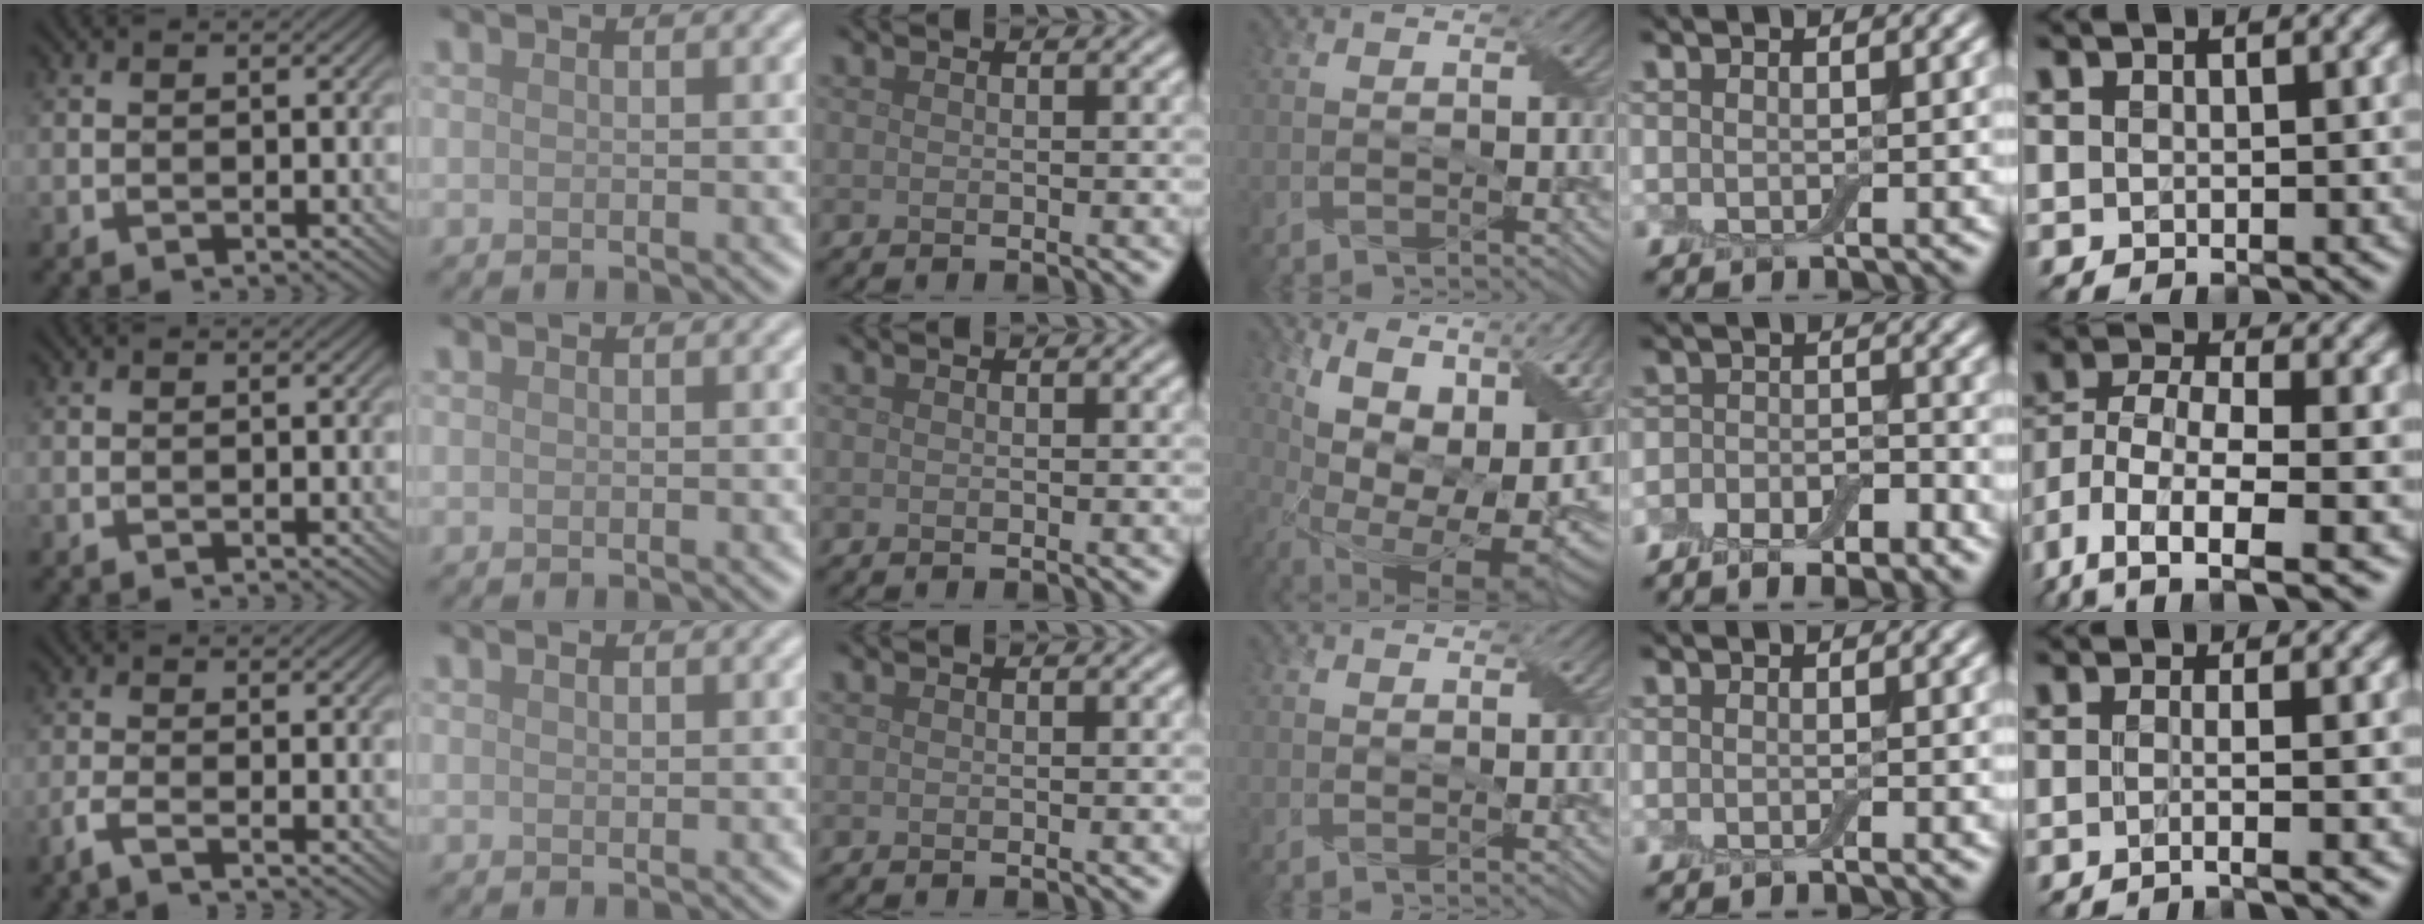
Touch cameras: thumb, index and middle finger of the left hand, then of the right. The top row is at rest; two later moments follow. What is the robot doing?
{"motion": "peel", "object": "bubble wrap"}